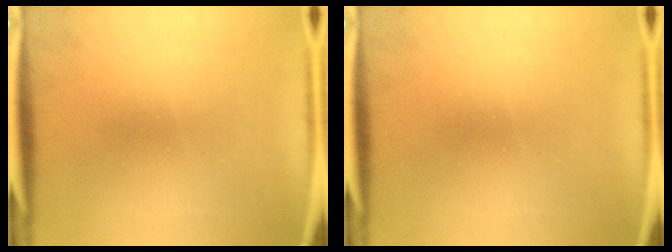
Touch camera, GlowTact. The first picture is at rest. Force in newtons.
{"total": 0.0}